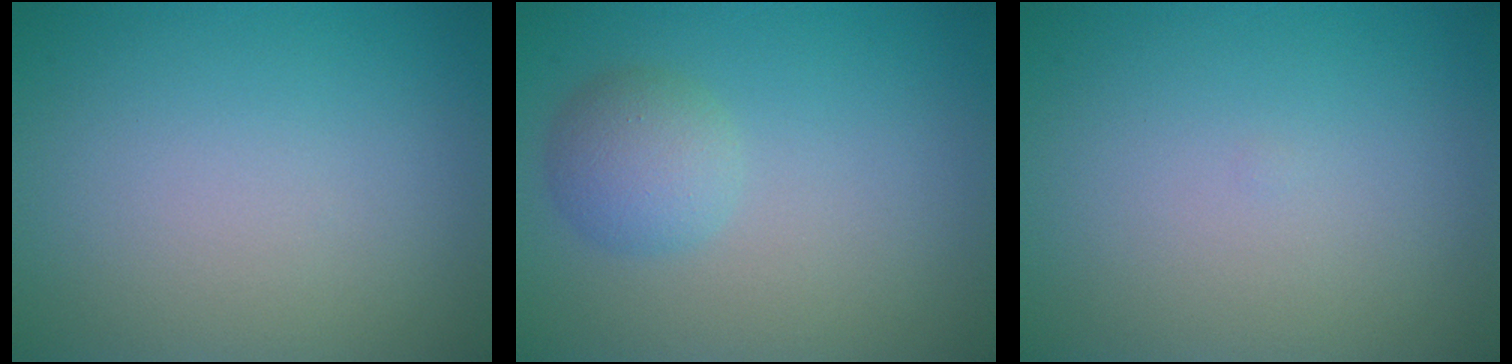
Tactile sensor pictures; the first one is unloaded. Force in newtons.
{"total": 2.6, "press": 2.6, "slide": 0.1}
{"total": 0.0}